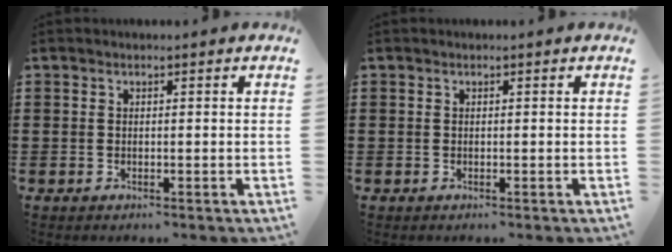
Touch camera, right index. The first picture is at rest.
{"total": 0.0}